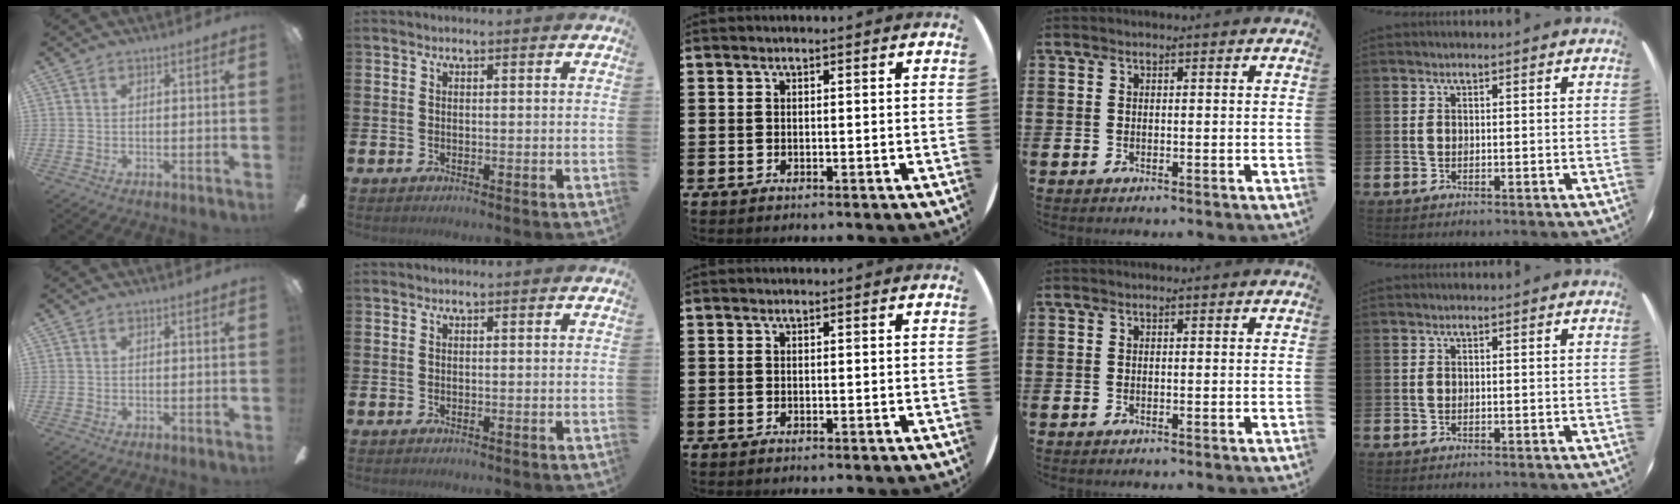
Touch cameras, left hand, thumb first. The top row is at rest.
{}